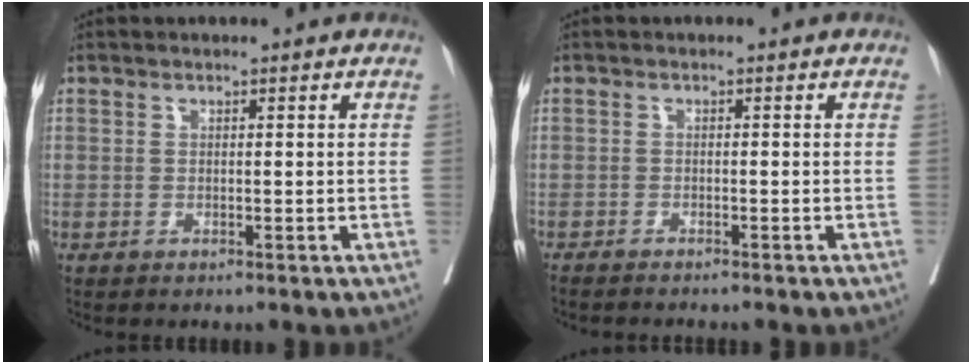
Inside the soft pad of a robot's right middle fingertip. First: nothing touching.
{"total": 2.9, "force": [-2.6, 0.1, 1.2], "torque": [-0.020, -0.004, -0.036]}